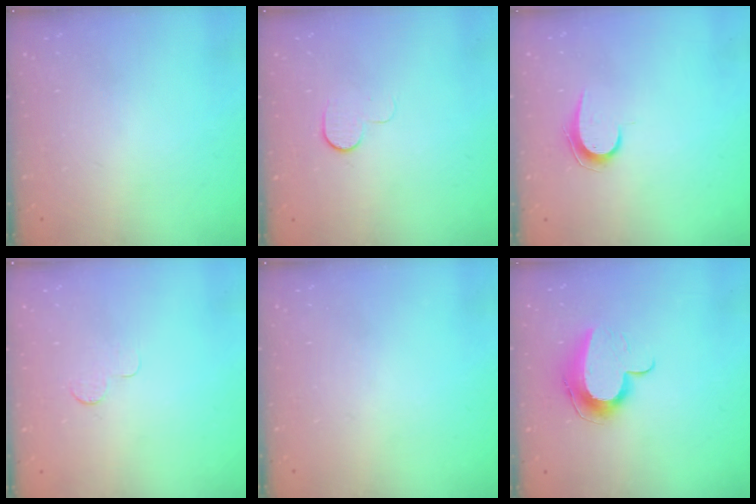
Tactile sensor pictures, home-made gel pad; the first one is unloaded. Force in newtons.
{"total": 5.3, "press": 5.3, "slide": 0.5}
{"total": 6.7, "press": 6.7, "slide": 0.7}
{"total": 3.0, "press": 2.9, "slide": 0.3}
{"total": 0.0}
{"total": 10.3, "press": 10.3, "slide": 0.4}